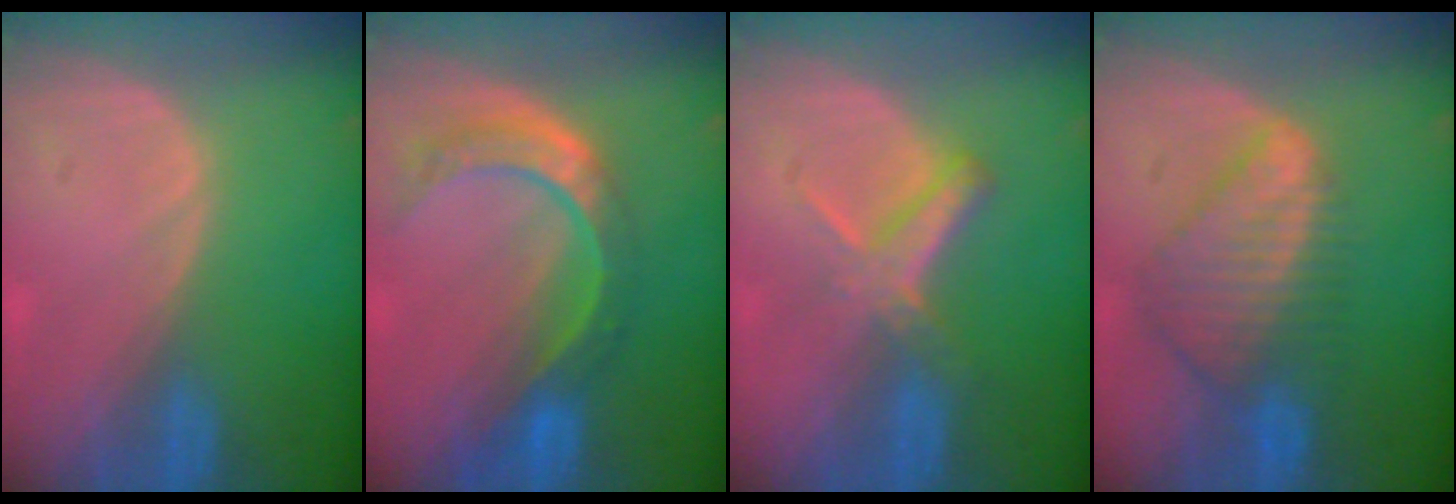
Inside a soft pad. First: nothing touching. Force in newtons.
{"total": 8.8, "press": 7.4, "slide": 4.9}
{"total": 5.6, "press": 5.1, "slide": 2.2}
{"total": 8.7, "press": 7.6, "slide": 4.3}